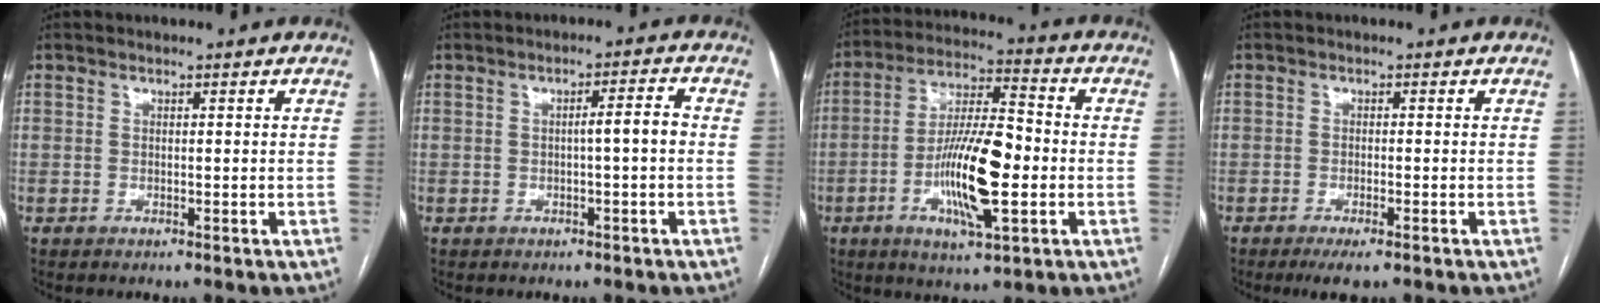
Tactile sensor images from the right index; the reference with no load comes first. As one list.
[{"total": 3.2, "force": [-0.4, 0.0, 3.2], "torque": [-0.046, 0.007, -0.005]}, {"total": 14.3, "force": [-3.3, 2.9, 13.6], "torque": [-0.254, 0.001, -0.058]}, {"total": 3.4, "force": [-2.3, 0.5, 2.5], "torque": [-0.041, -0.007, -0.036]}]